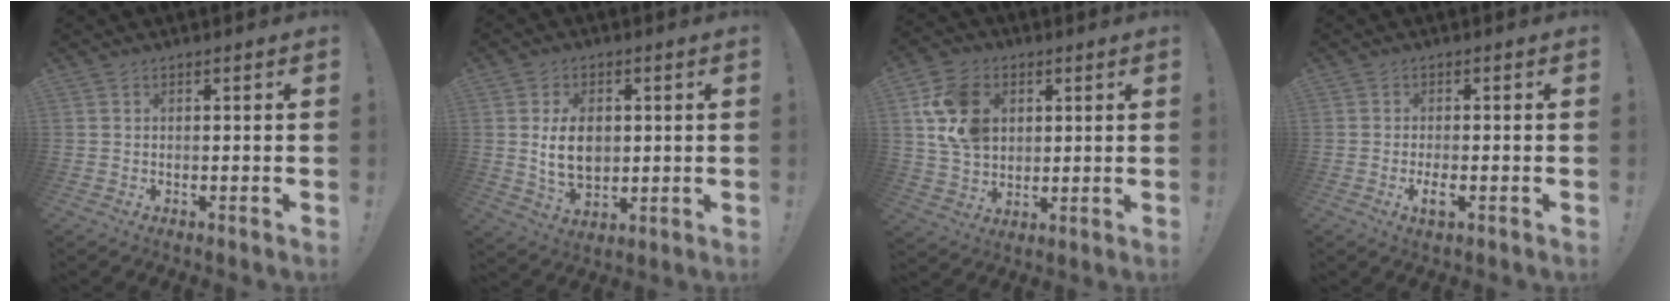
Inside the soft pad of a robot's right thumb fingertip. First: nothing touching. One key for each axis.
{"total": 10.6, "fx": 0.8, "fy": 7.4, "fz": 7.5, "tx": -0.131, "ty": 0.004, "tz": 0.015}
{"total": 15.0, "fx": 4.8, "fy": 11.5, "fz": 8.4, "tx": -0.144, "ty": -0.015, "tz": 0.095}
{"total": 3.5, "fx": -1.4, "fy": 0.9, "fz": 3.0, "tx": -0.066, "ty": -0.002, "tz": -0.026}